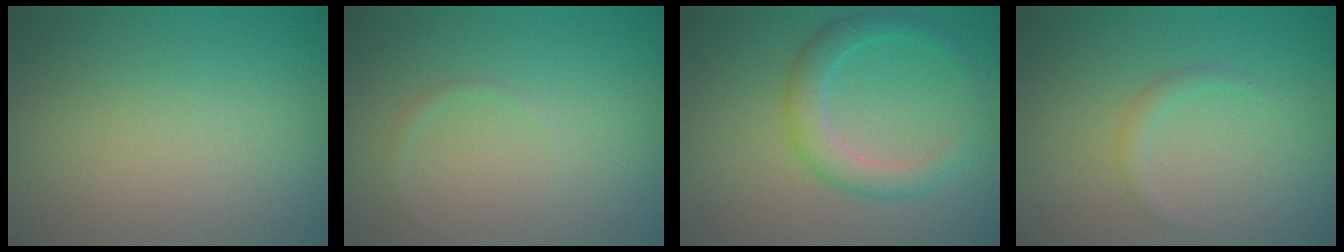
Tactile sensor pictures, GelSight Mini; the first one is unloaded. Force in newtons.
{"total": 0.6, "press": 0.6, "slide": 0.1}
{"total": 3.2, "press": 3.2, "slide": 0.1}
{"total": 1.0, "press": 1.0, "slide": 0.1}